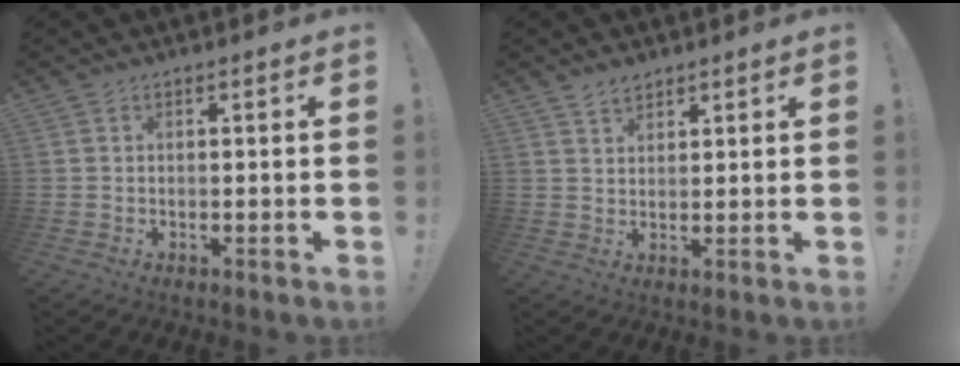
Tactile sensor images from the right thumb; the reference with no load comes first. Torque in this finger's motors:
{"motor_torque": [-0.45, 0.53, 0.16, 0.00, -0.02]}